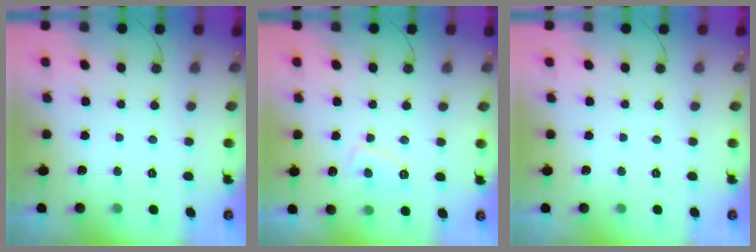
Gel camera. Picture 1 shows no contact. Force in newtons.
{"total": 5.7, "press": 5.7, "slide": 0.0}
{"total": 0.0}